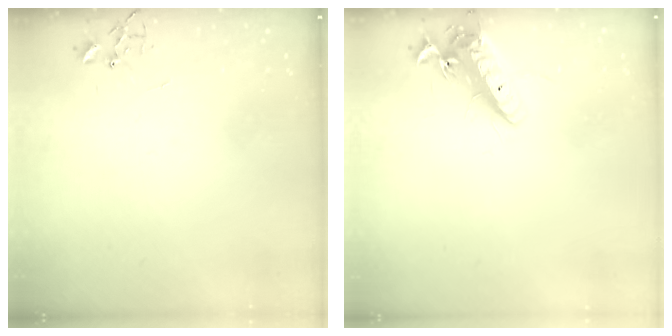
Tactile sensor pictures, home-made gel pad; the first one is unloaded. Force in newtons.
{"total": 14.1, "press": 13.9, "slide": 2.4}